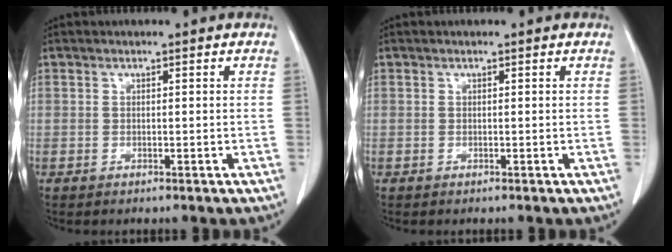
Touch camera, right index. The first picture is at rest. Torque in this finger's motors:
{"motor_torque": [0.00, 0.00, 0.00, 0.00]}